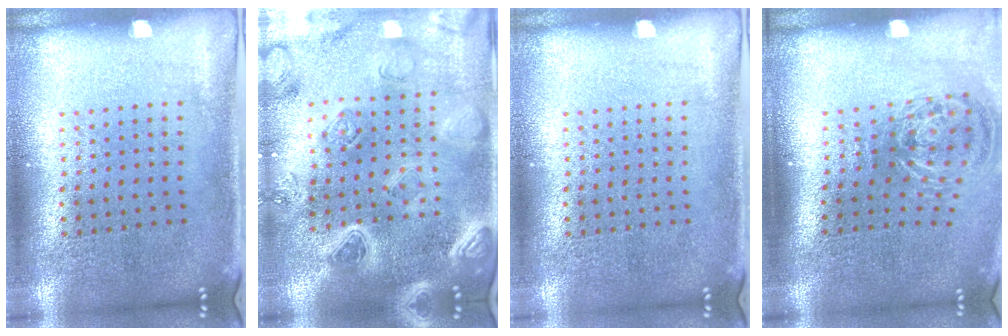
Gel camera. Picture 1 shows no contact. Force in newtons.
{"total": 2.7, "press": 2.6, "slide": 0.4}
{"total": 0.0}
{"total": 1.3, "press": 1.0, "slide": 0.9}